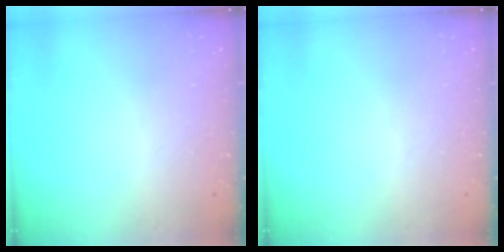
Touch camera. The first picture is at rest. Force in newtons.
{"total": 0.0}